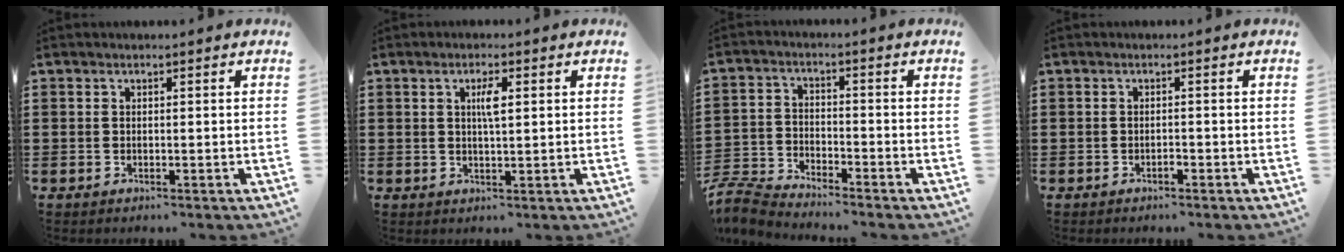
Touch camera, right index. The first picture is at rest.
{"total": 2.8, "force": [0.7, 0.7, 2.7], "torque": [-0.054, 0.006, 0.008]}
{"total": 4.6, "force": [-4.5, 0.4, 0.5], "torque": [-0.034, -0.005, -0.098]}
{"total": 0.9, "force": [-0.7, 0.2, 0.6], "torque": [-0.015, -0.003, -0.012]}